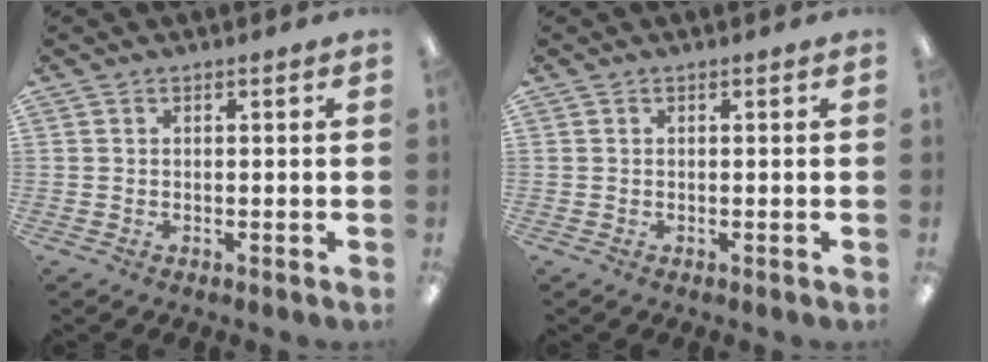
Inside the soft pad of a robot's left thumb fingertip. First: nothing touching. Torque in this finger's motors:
{"motor_torque": [0.00, 0.00, -0.02, -0.02, 0.00]}